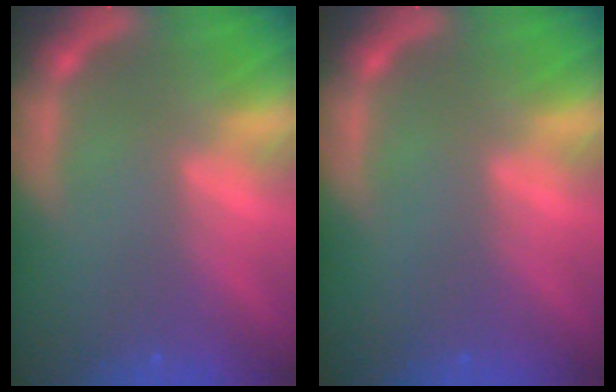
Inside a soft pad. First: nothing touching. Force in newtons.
{"total": 0.0}